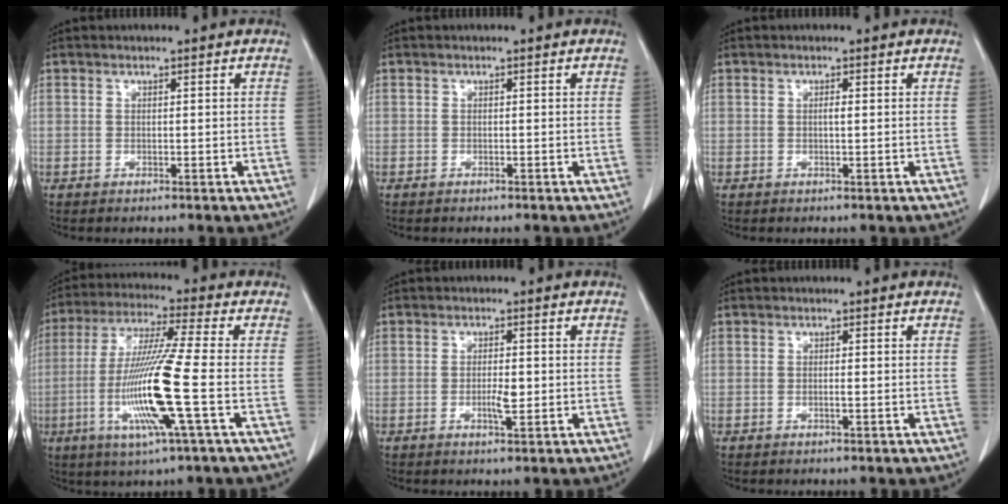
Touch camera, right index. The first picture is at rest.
{"total": 0.0}
{"total": 0.7, "force": [0.1, 0.1, 0.7], "torque": [-0.015, 0.000, 0.001]}
{"total": 14.2, "force": [-3.4, -1.0, 13.8], "torque": [-0.283, -0.016, -0.071]}
{"total": 2.8, "force": [-0.4, 0.6, 2.7], "torque": [-0.047, 0.001, -0.002]}
{"total": 0.6, "force": [-0.1, 0.0, 0.6], "torque": [-0.011, 0.001, 0.001]}